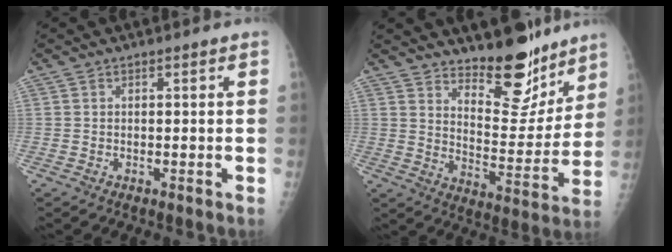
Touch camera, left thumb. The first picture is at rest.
{"total": 14.0, "force": [11.2, 5.3, 6.5], "torque": [-0.045, -0.099, 0.180]}